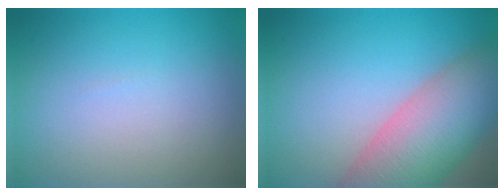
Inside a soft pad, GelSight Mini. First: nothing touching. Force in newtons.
{"total": 10.0, "press": 9.9, "slide": 0.6}